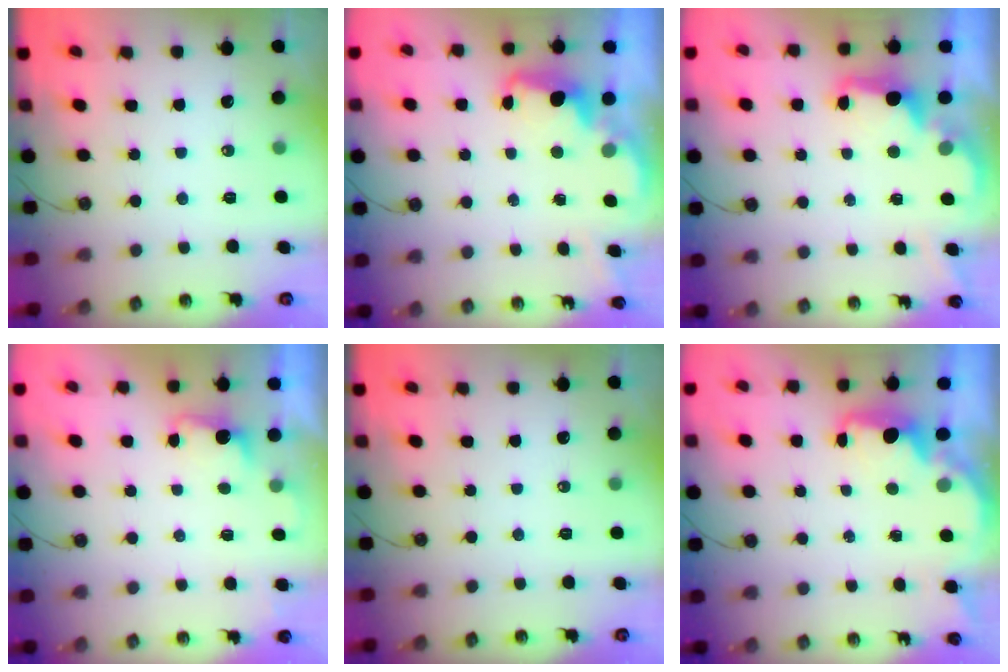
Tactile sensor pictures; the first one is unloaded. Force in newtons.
{"total": 2.5, "press": 2.5, "slide": 0.6}
{"total": 2.7, "press": 2.6, "slide": 0.8}
{"total": 1.9, "press": 1.6, "slide": 0.9}
{"total": 0.0}
{"total": 2.5, "press": 2.3, "slide": 0.8}